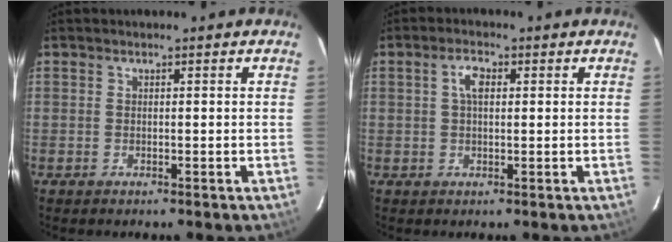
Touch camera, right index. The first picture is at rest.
{"total": 3.1, "force": [0.7, 1.5, 2.6], "torque": [-0.051, 0.010, 0.013]}